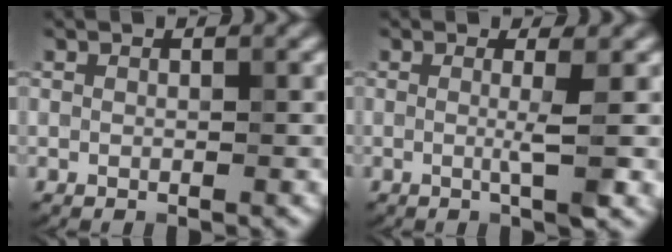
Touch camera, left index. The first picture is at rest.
{"total": 2.6, "force": [0.0, 0.4, 2.6], "torque": [-0.045, -0.006, -0.008]}